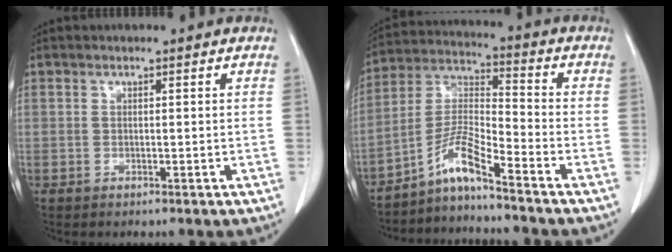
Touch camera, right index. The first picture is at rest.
{"total": 7.2, "force": [-5.6, -0.2, 4.5], "torque": [-0.100, 0.005, -0.110]}